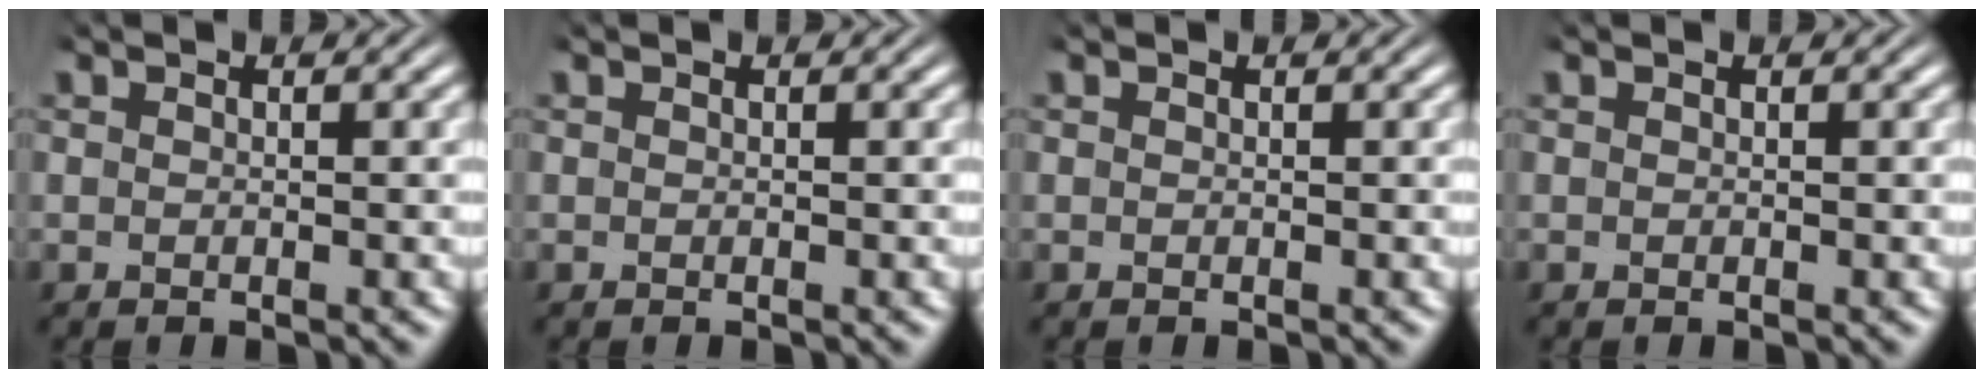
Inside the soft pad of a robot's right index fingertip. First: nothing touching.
{"total": 0.0}
{"total": 0.0}
{"total": 0.0}